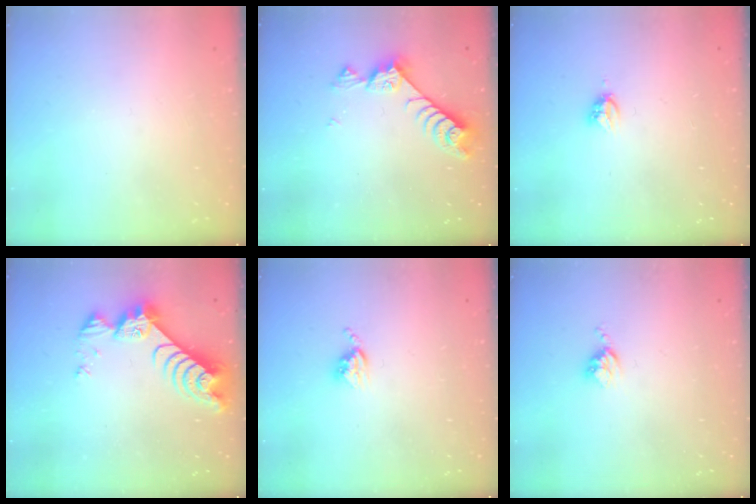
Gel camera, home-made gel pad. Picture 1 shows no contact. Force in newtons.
{"total": 8.5, "press": 8.4, "slide": 1.4}
{"total": 3.9, "press": 3.9, "slide": 0.4}
{"total": 9.4, "press": 9.4, "slide": 0.9}
{"total": 3.8, "press": 3.8, "slide": 0.5}
{"total": 3.6, "press": 3.6, "slide": 0.6}